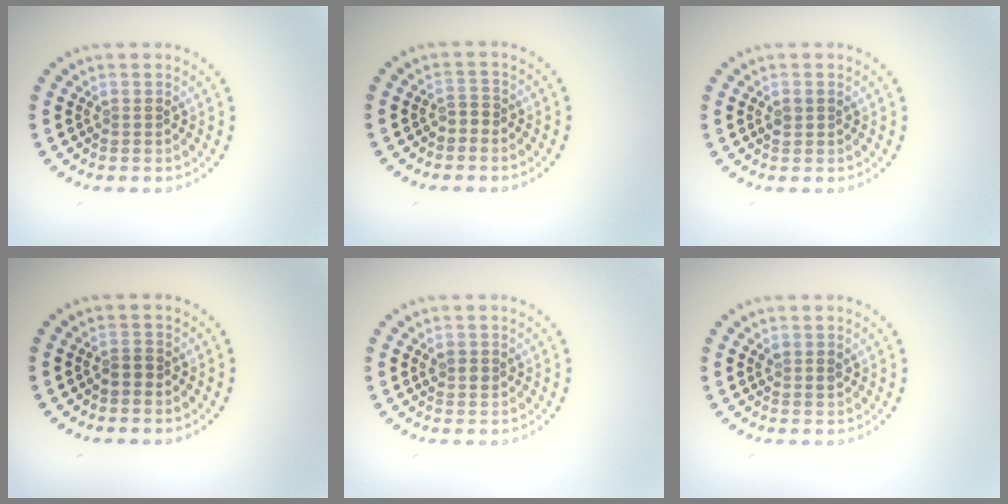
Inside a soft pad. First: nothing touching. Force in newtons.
{"total": 1.0, "press": 0.8, "slide": 0.6}
{"total": 0.9, "press": 0.9, "slide": 0.2}
{"total": 1.2, "press": 0.9, "slide": 0.8}
{"total": 1.1, "press": 1.1, "slide": 0.1}
{"total": 0.9, "press": 0.8, "slide": 0.5}